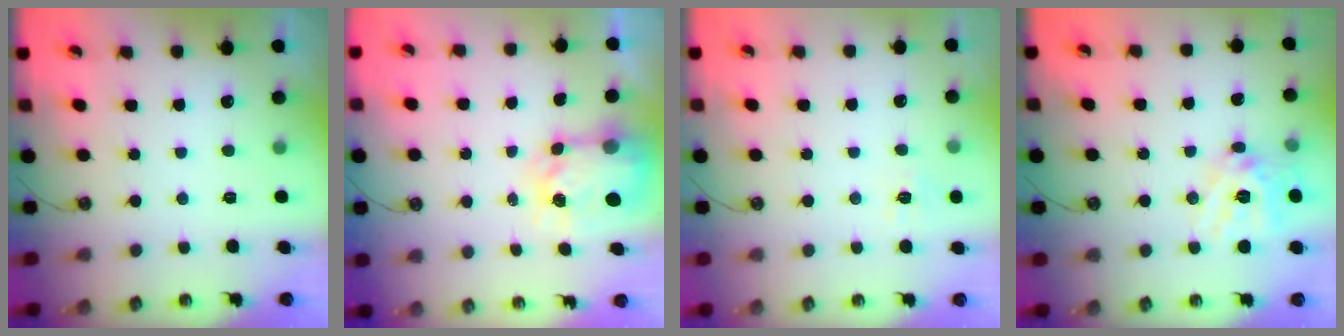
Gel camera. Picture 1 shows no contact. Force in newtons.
{"total": 5.8, "press": 5.8, "slide": 0.7}
{"total": 7.4, "press": 7.4, "slide": 0.5}
{"total": 14.3, "press": 14.2, "slide": 1.9}